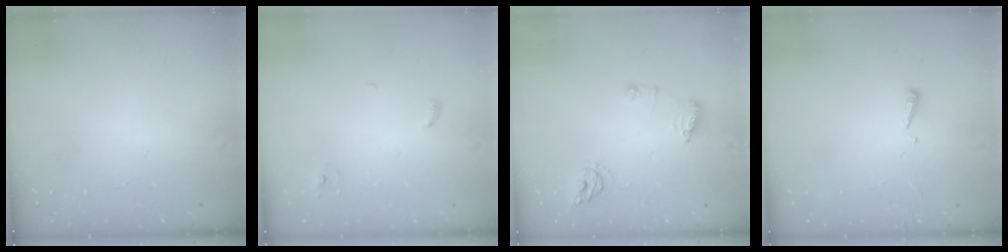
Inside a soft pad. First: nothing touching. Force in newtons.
{"total": 3.6, "press": 3.6, "slide": 0.2}
{"total": 8.9, "press": 8.8, "slide": 1.1}
{"total": 2.4, "press": 2.4, "slide": 0.2}